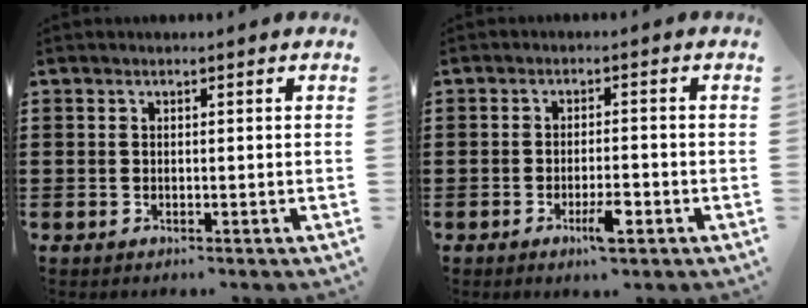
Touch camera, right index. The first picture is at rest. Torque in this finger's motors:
{"motor_torque": [-0.11, 0.29, 0.12, 0.06]}